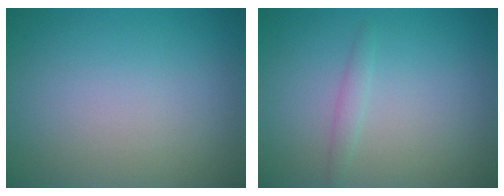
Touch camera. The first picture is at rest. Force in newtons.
{"total": 0.9, "press": 0.9, "slide": 0.1}